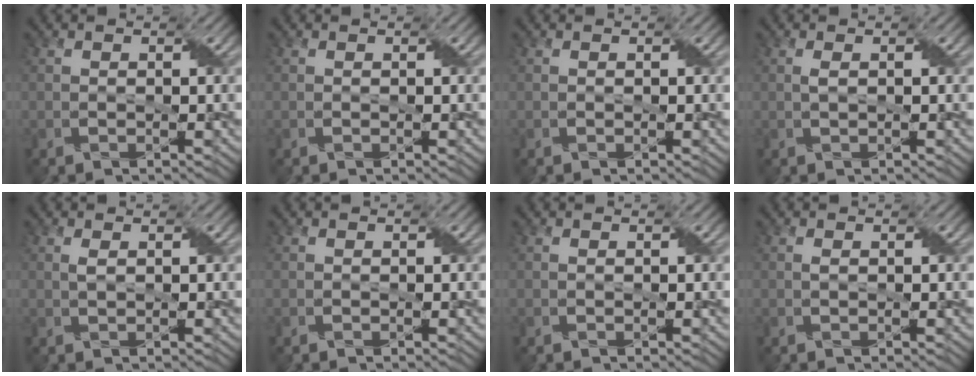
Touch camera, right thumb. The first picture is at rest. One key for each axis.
{"total": 0.0}
{"total": 0.0}
{"total": 0.9, "fx": 0.2, "fy": 0.3, "fz": 0.9, "tx": -0.022, "ty": 0.004, "tz": 0.004}
{"total": 0.9, "fx": 0.4, "fy": 0.3, "fz": 0.8, "tx": -0.023, "ty": 0.004, "tz": 0.008}
{"total": 0.0}
{"total": 0.0}
{"total": 0.5, "fx": 0.2, "fy": 0.2, "fz": 0.4, "tx": -0.011, "ty": 0.003, "tz": 0.003}